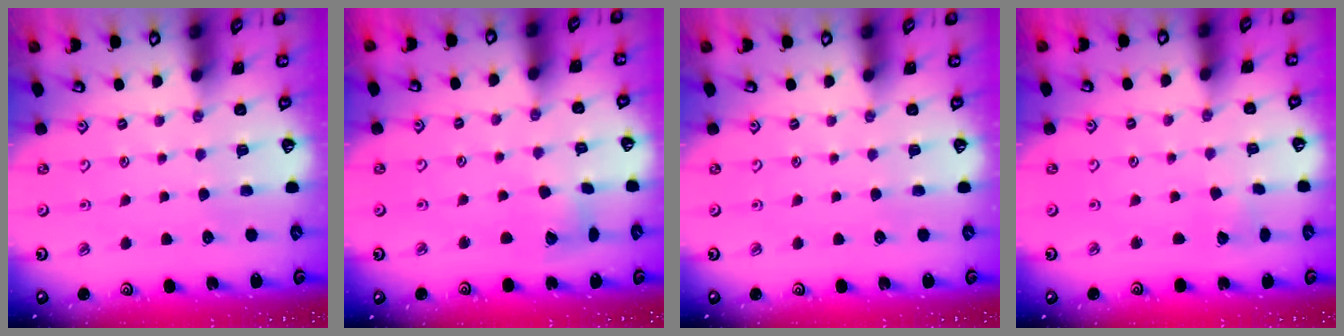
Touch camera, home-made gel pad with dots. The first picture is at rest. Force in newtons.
{"total": 7.1, "press": 7.0, "slide": 0.9}
{"total": 0.0}
{"total": 2.3, "press": 2.3, "slide": 0.3}